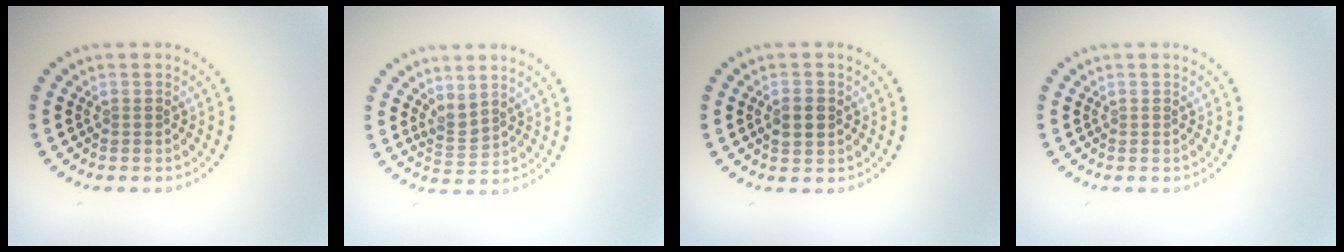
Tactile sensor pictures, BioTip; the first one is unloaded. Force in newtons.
{"total": 1.8, "press": 1.4, "slide": 1.1}
{"total": 2.4, "press": 2.4, "slide": 0.1}
{"total": 0.0}